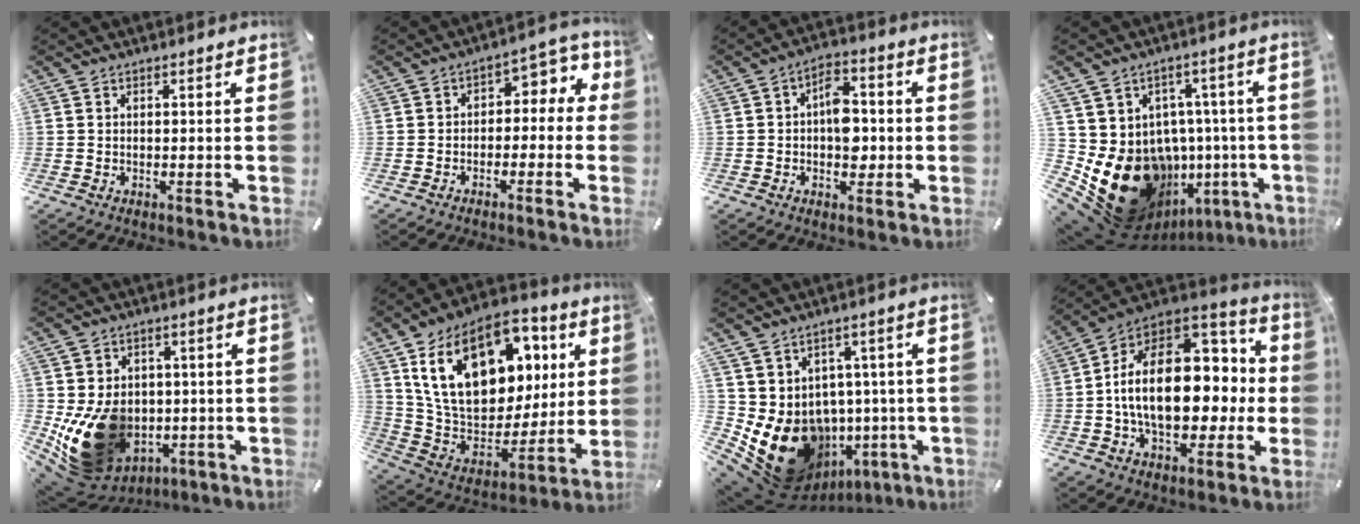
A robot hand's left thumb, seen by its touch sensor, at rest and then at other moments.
{"total": 5.6, "force": [-0.7, 4.5, 3.3], "torque": [-0.039, 0.008, -0.022]}
{"total": 7.9, "force": [-0.5, 5.5, 5.7], "torque": [-0.063, 0.003, -0.013]}
{"total": 22.2, "force": [-6.8, 15.1, 14.9], "torque": [-0.256, 0.006, -0.078]}
{"total": 15.9, "force": [-1.7, 13.0, 9.0], "torque": [-0.176, -0.008, -0.016]}
{"total": 24.1, "force": [10.0, 16.0, 15.0], "torque": [-0.270, -0.046, 0.180]}
{"total": 17.7, "force": [-5.1, 13.1, 10.7], "torque": [-0.191, 0.005, -0.066]}
{"total": 24.5, "force": [0.3, 15.7, 18.8], "torque": [-0.320, -0.002, 0.015]}